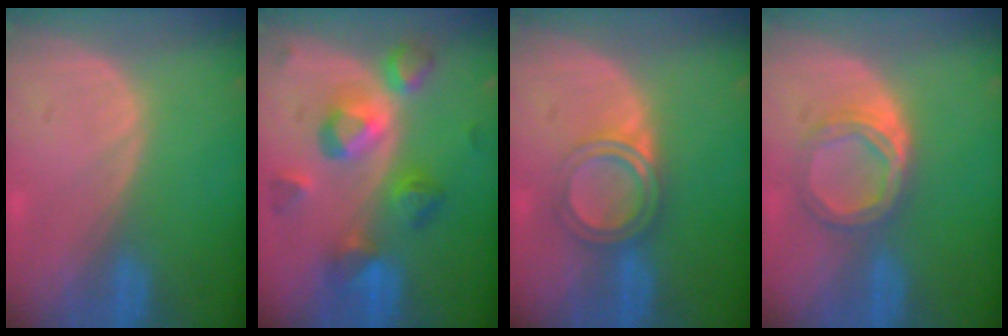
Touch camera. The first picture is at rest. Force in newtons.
{"total": 8.5, "press": 8.5, "slide": 0.4}
{"total": 4.8, "press": 4.5, "slide": 1.7}
{"total": 5.5, "press": 5.0, "slide": 2.4}